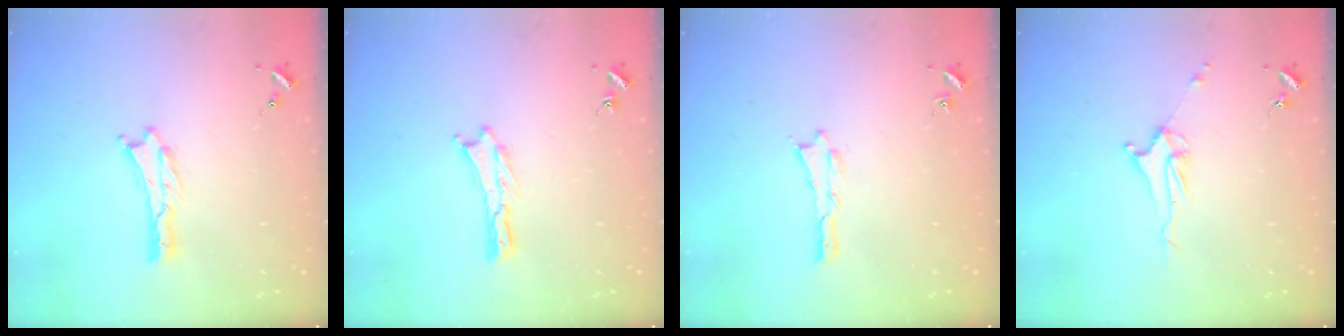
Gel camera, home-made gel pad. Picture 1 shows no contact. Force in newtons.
{"total": 0.0}
{"total": 0.0}
{"total": 3.7, "press": 3.7, "slide": 0.5}